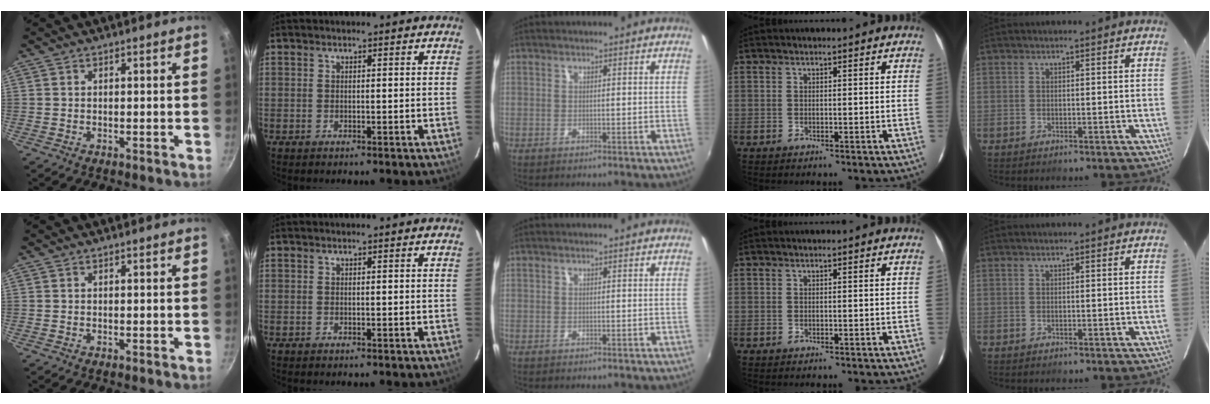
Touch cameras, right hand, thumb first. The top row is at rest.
{}